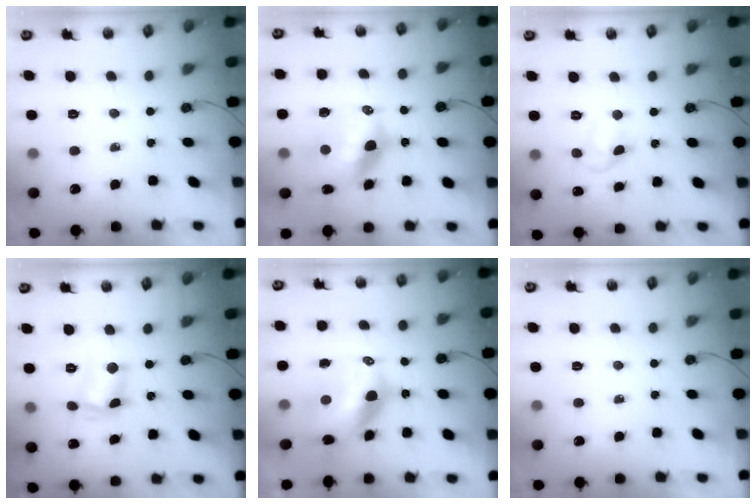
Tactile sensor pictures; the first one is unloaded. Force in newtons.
{"total": 14.3, "press": 13.7, "slide": 4.0}
{"total": 6.5, "press": 5.4, "slide": 3.7}
{"total": 7.2, "press": 6.9, "slide": 2.3}
{"total": 12.8, "press": 12.8, "slide": 1.2}
{"total": 0.0}